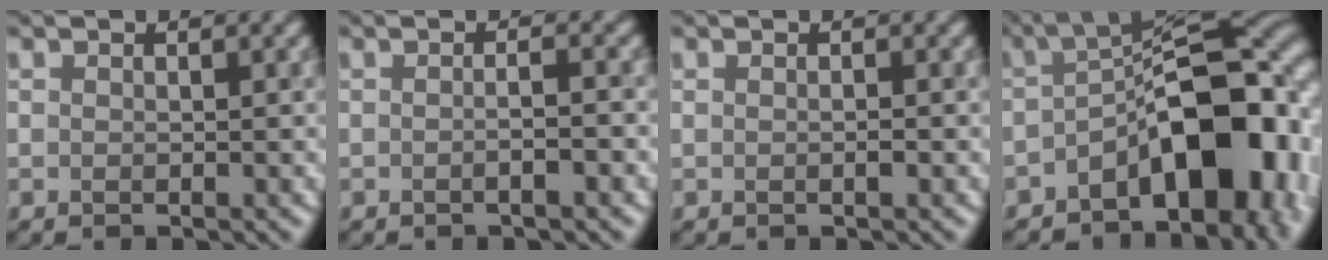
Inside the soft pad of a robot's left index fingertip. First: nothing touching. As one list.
[{"total": 2.5, "force": [-0.3, 1.0, 2.3], "torque": [-0.003, 0.002, -0.023]}, {"total": 0.6, "force": [-0.1, 0.1, 0.5], "torque": [-0.010, 0.000, -0.001]}, {"total": 11.3, "force": [-3.9, 5.3, 9.1], "torque": [-0.114, 0.011, -0.067]}]